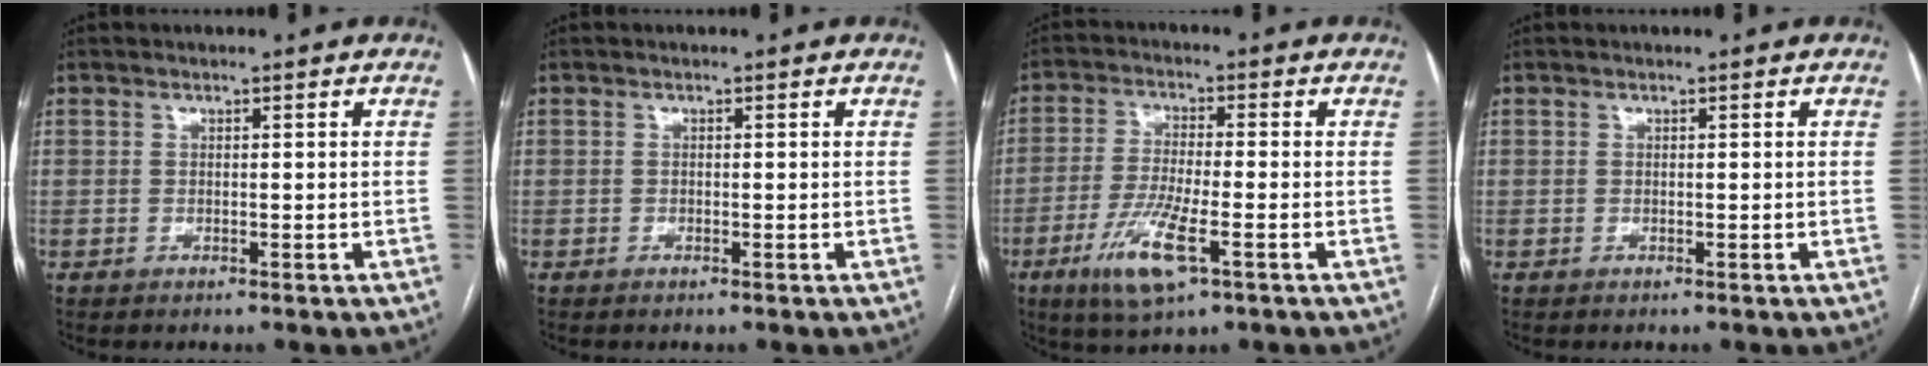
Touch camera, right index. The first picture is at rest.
{"total": 0.0}
{"total": 9.4, "force": [-4.3, 1.5, 8.2], "torque": [-0.168, -0.019, -0.076]}
{"total": 0.0}